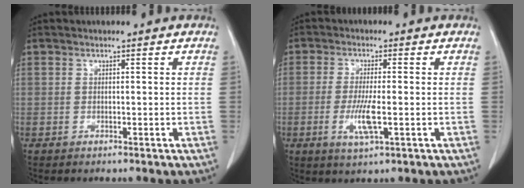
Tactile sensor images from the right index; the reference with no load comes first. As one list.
[{"total": 5.4, "force": [-1.4, 0.7, 5.2], "torque": [-0.109, -0.013, -0.023]}]